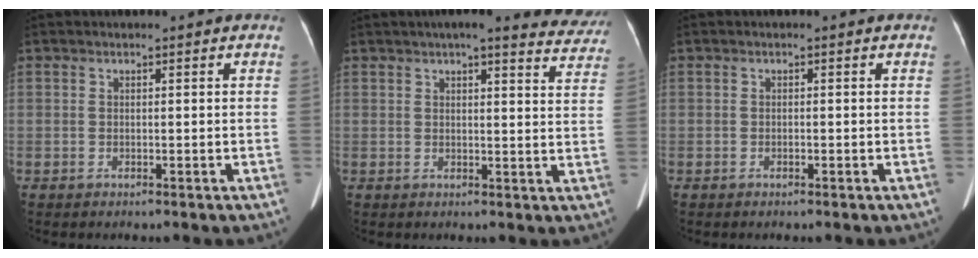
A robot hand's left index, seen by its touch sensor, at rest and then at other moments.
{"total": 13.0, "force": [11.7, 2.5, 5.1], "torque": [-0.033, -0.004, 0.114]}
{"total": 0.5, "force": [-0.5, 0.1, 0.2], "torque": [-0.006, -0.004, -0.007]}